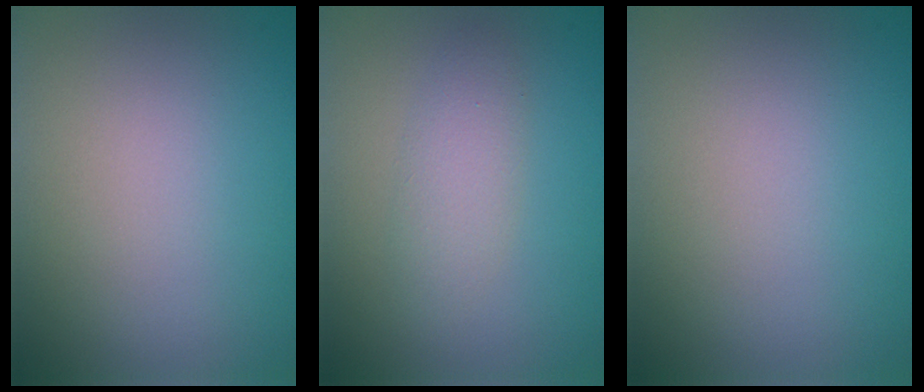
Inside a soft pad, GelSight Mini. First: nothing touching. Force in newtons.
{"total": 2.3, "press": 2.3, "slide": 0.1}
{"total": 0.0}